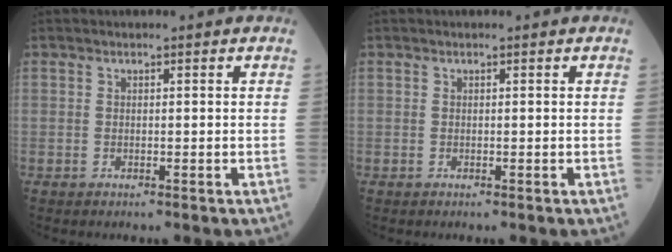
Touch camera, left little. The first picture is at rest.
{"total": 0.0}